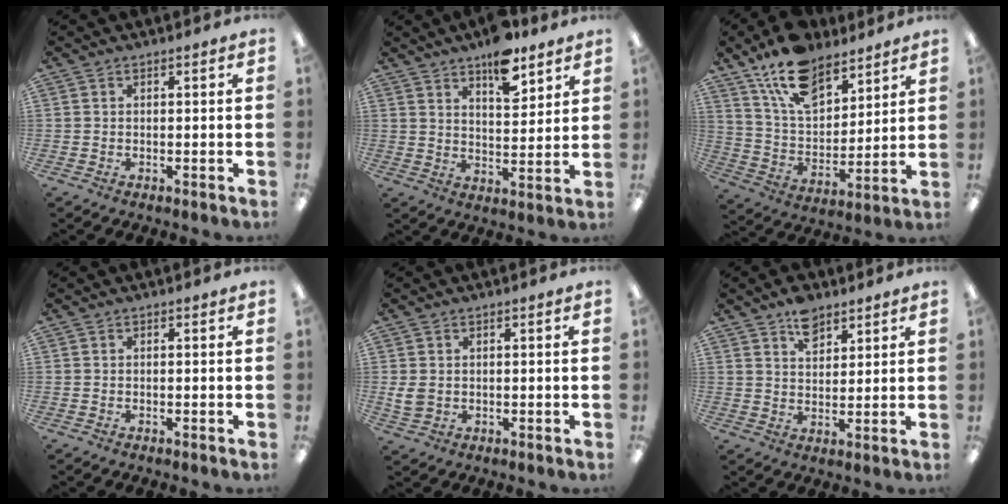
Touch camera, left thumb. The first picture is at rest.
{"total": 9.8, "force": [7.5, 3.7, 5.0], "torque": [-0.062, -0.046, 0.127]}
{"total": 16.2, "force": [11.8, 8.0, 7.7], "torque": [-0.148, -0.055, 0.218]}
{"total": 0.0}
{"total": 3.6, "force": [0.7, 2.8, 2.0], "torque": [-0.045, 0.002, 0.014]}
{"total": 7.0, "force": [4.9, 4.2, 2.8], "torque": [-0.032, -0.019, 0.084]}